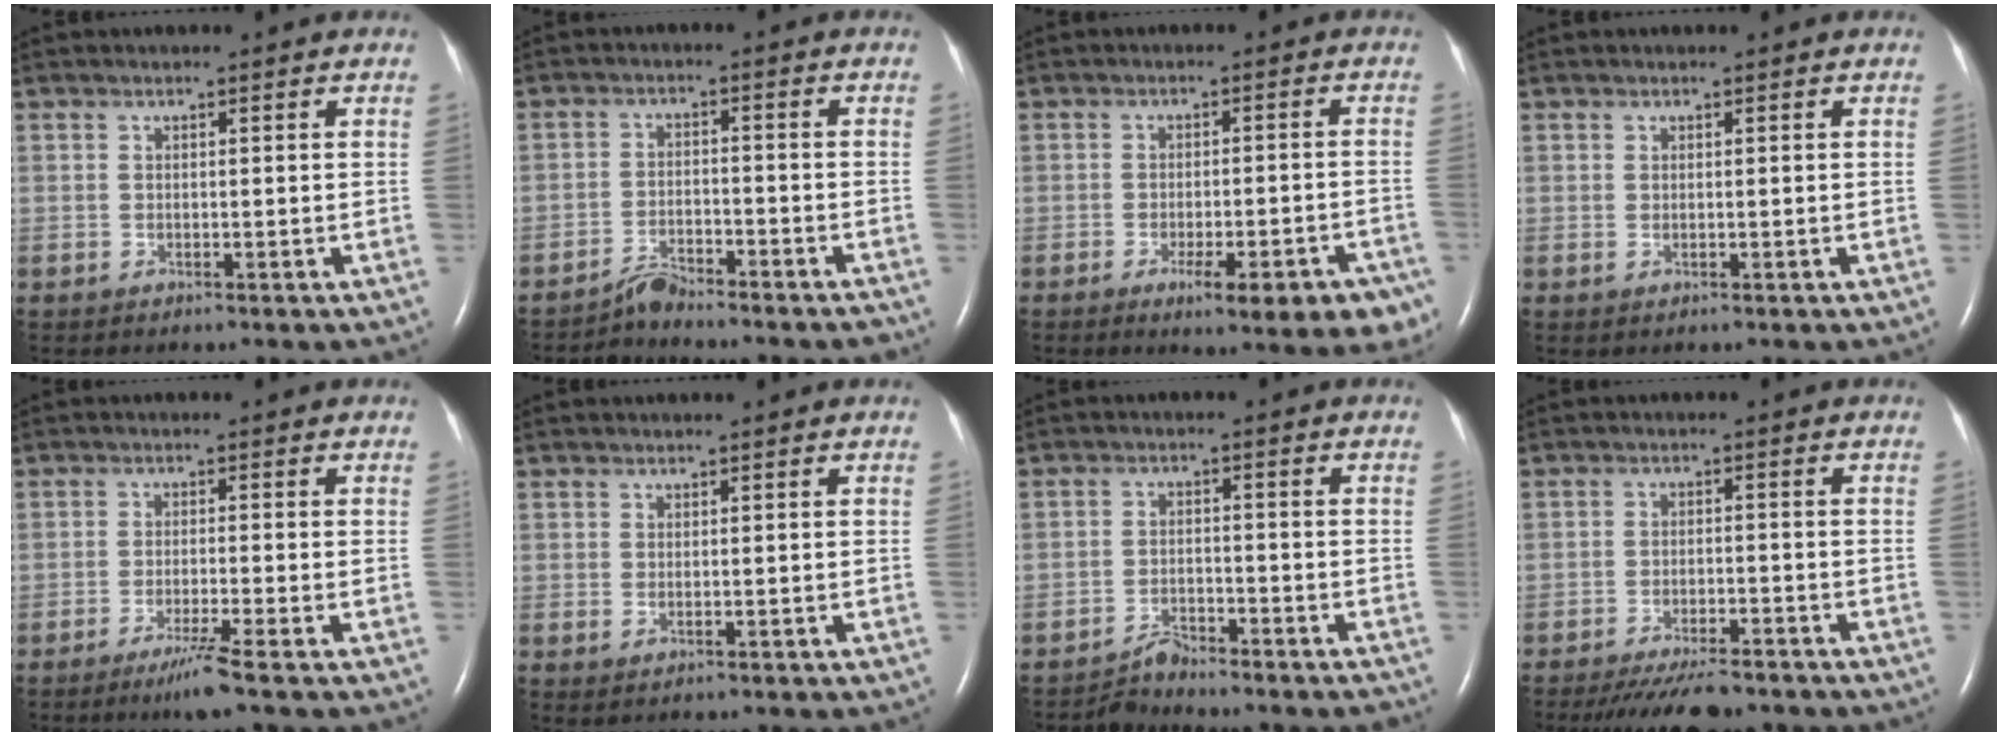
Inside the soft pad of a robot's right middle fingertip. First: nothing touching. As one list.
[{"total": 4.3, "force": [-4.2, 0.4, 0.7], "torque": [-0.009, -0.008, -0.069]}, {"total": 13.2, "force": [-8.2, 3.1, 9.9], "torque": [-0.059, 0.011, -0.103]}, {"total": 0.0}, {"total": 3.9, "force": [-2.6, -1.1, 2.6], "torque": [-0.054, -0.012, -0.053]}, {"total": 0.8, "force": [0.0, 0.3, 0.7], "torque": [-0.016, -0.005, 0.004]}, {"total": 3.8, "force": [-3.8, 0.1, 0.1], "torque": [0.001, -0.007, -0.063]}, {"total": 9.3, "force": [-8.2, 1.6, 3.9], "torque": [-0.059, -0.019, -0.124]}]